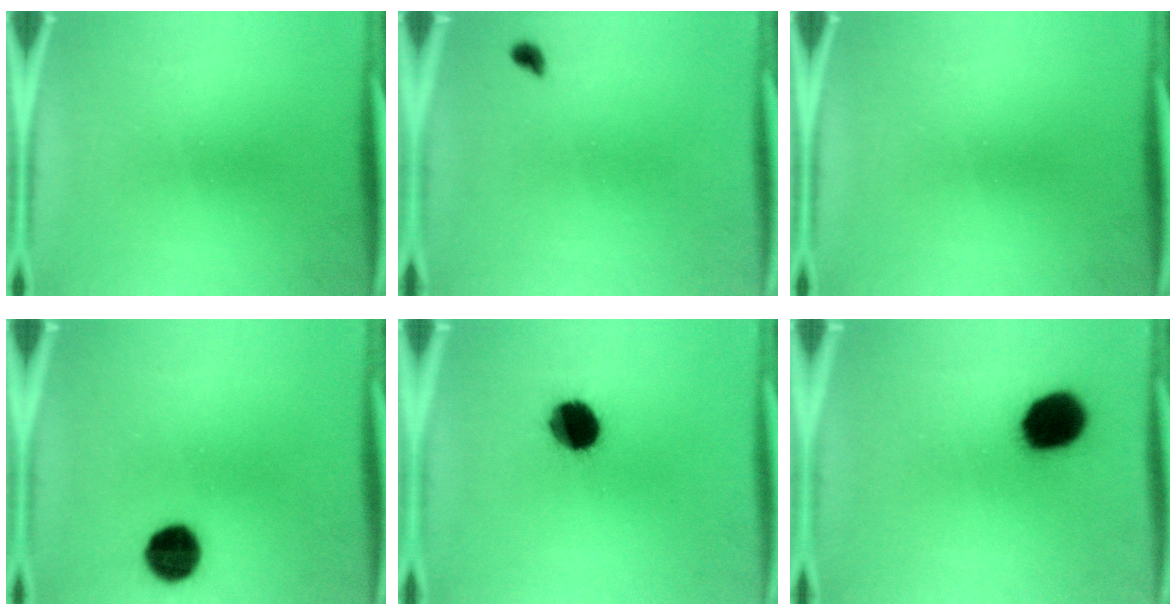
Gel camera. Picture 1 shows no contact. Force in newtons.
{"total": 1.4}
{"total": 0.0}
{"total": 8.9}
{"total": 10.8}
{"total": 14.1}